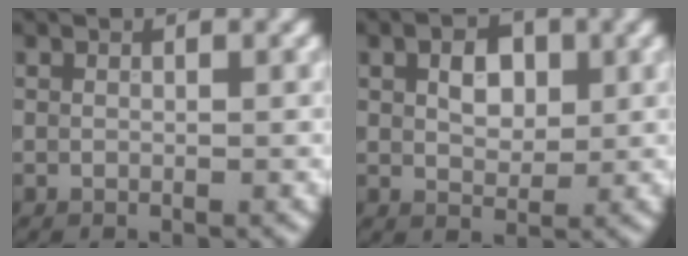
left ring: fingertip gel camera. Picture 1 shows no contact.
{"total": 3.1, "force": [0.8, 2.0, 2.1], "torque": [-0.040, 0.002, 0.013]}